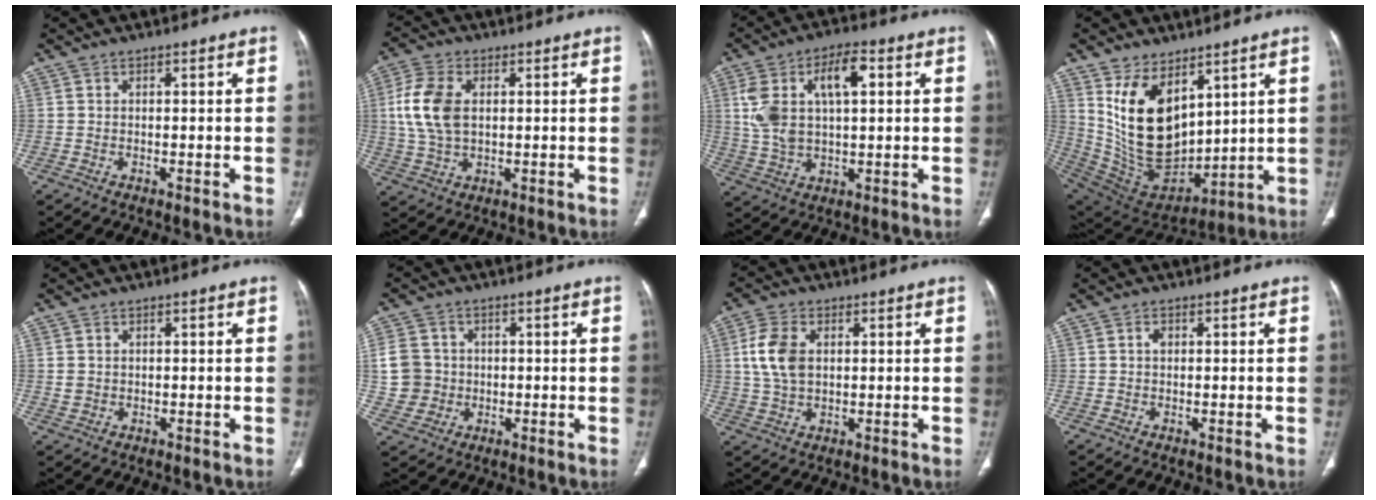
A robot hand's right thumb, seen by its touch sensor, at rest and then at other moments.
{"total": 9.9, "force": [1.4, 6.2, 7.6], "torque": [-0.166, 0.005, 0.030]}
{"total": 13.2, "force": [3.3, 6.7, 11.0], "torque": [-0.208, 0.015, 0.065]}
{"total": 18.3, "force": [7.3, 10.8, 12.8], "torque": [-0.194, -0.047, 0.169]}
{"total": 1.8, "force": [0.1, 1.6, 0.7], "torque": [-0.009, 0.003, 0.009]}
{"total": 7.7, "force": [0.1, 7.4, 2.2], "torque": [-0.022, 0.011, 0.005]}
{"total": 7.7, "force": [1.4, 4.9, 5.8], "torque": [-0.120, 0.004, 0.029]}
{"total": 1.0, "force": [0.2, 0.8, 0.7], "torque": [-0.010, 0.003, 0.002]}